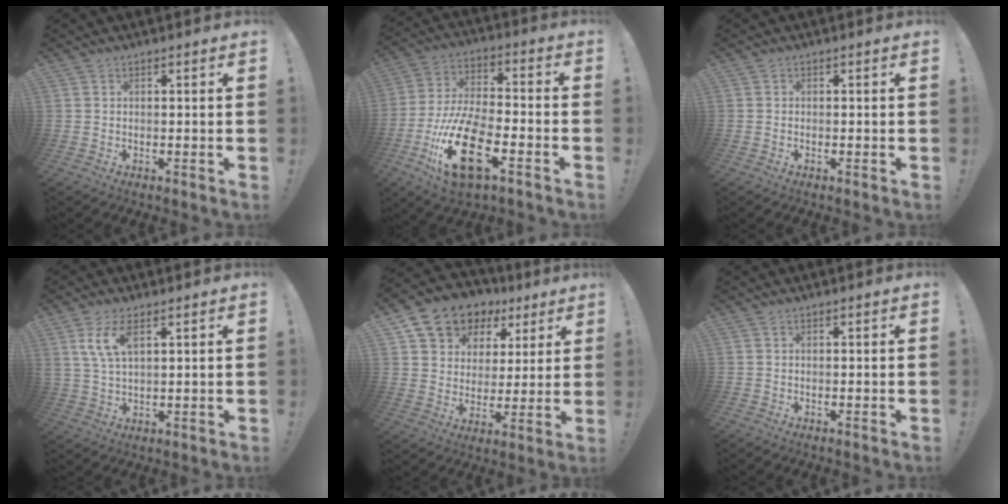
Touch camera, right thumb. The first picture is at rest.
{"total": 21.3, "force": [-9.4, 9.2, 16.7], "torque": [-0.342, 0.047, -0.149]}
{"total": 0.6, "force": [-0.4, 0.1, 0.3], "torque": [-0.013, 0.003, -0.007]}
{"total": 7.4, "force": [3.5, 2.9, 5.8], "torque": [-0.112, -0.011, 0.062]}
{"total": 11.7, "force": [7.0, 8.6, 3.6], "torque": [-0.066, -0.045, 0.140]}
{"total": 0.0}